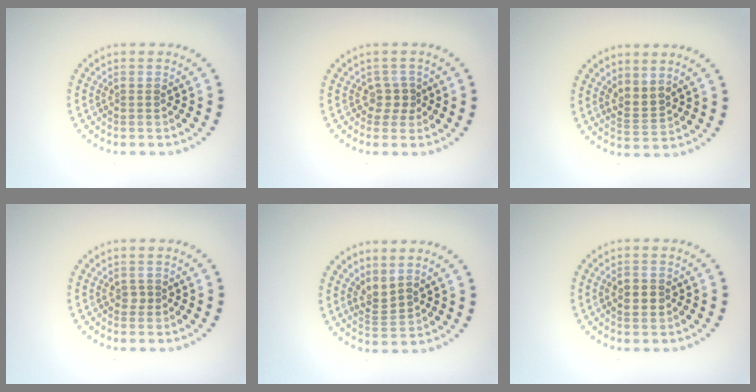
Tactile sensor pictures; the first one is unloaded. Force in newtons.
{"total": 1.6, "press": 1.2, "slide": 1.1}
{"total": 2.1, "press": 1.6, "slide": 1.3}
{"total": 0.6, "press": 0.5, "slide": 0.3}
{"total": 2.2, "press": 1.5, "slide": 1.6}
{"total": 2.2, "press": 2.2, "slide": 0.1}